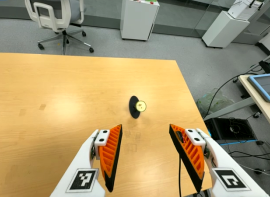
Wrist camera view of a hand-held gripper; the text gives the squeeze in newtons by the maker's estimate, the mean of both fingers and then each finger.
{"total": 0.0}